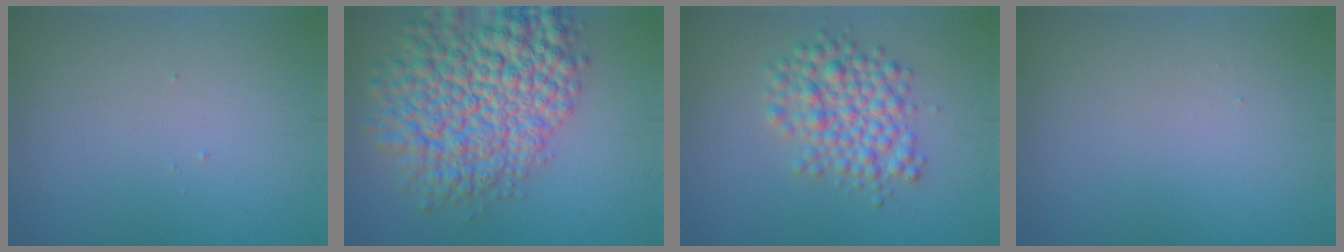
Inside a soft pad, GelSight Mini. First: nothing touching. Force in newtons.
{"total": 10.8, "press": 10.8, "slide": 0.4}
{"total": 4.4, "press": 4.4, "slide": 0.1}
{"total": 0.0}